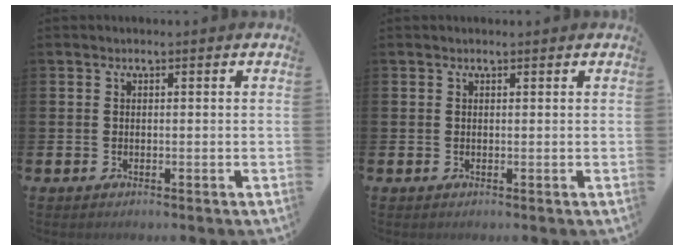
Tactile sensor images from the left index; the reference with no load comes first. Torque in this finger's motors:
{"motor_torque": [0.87, -1.26, -0.16, 0.03]}